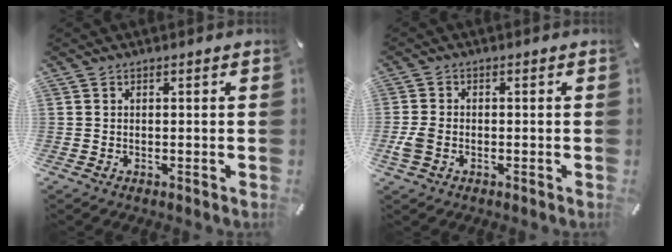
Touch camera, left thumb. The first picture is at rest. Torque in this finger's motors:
{"motor_torque": [0.35, 0.21, 0.41, 0.24, 0.16]}